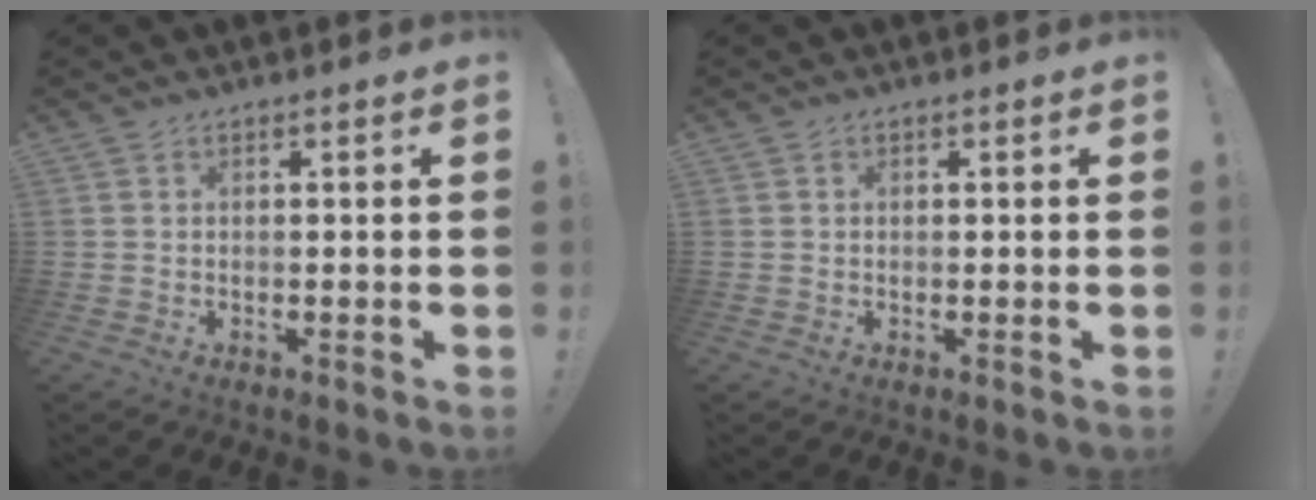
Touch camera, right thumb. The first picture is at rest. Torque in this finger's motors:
{"motor_torque": [-0.05, -0.02, -0.24, 0.13, 0.05]}